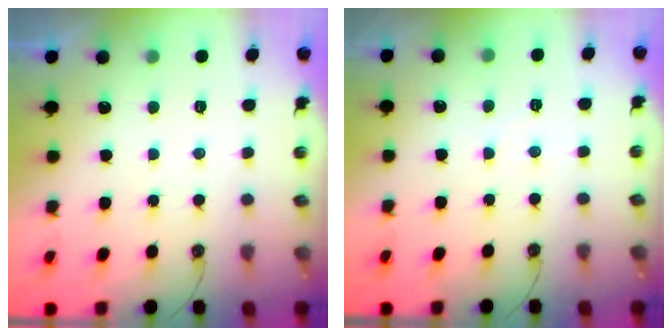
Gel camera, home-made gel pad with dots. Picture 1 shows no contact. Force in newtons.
{"total": 2.9, "press": 2.9, "slide": 0.5}